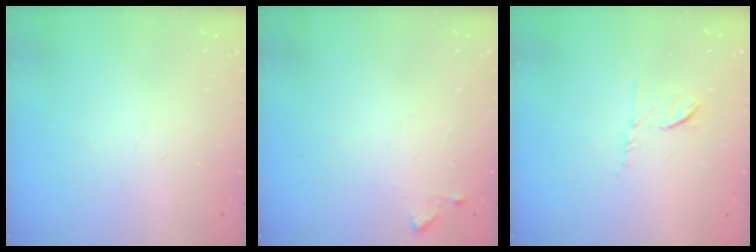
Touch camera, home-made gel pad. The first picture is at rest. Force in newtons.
{"total": 4.4, "press": 4.3, "slide": 0.4}
{"total": 6.6, "press": 6.5, "slide": 0.9}